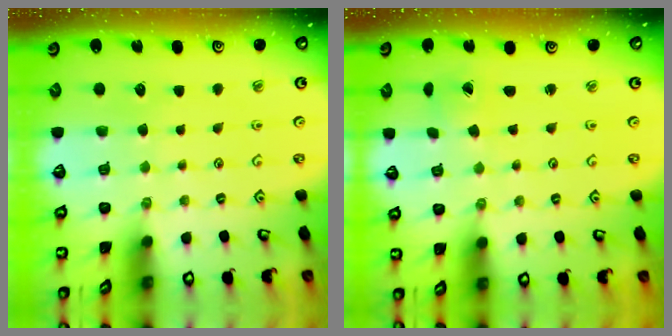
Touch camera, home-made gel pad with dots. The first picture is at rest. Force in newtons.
{"total": 1.2, "press": 1.2, "slide": 0.1}